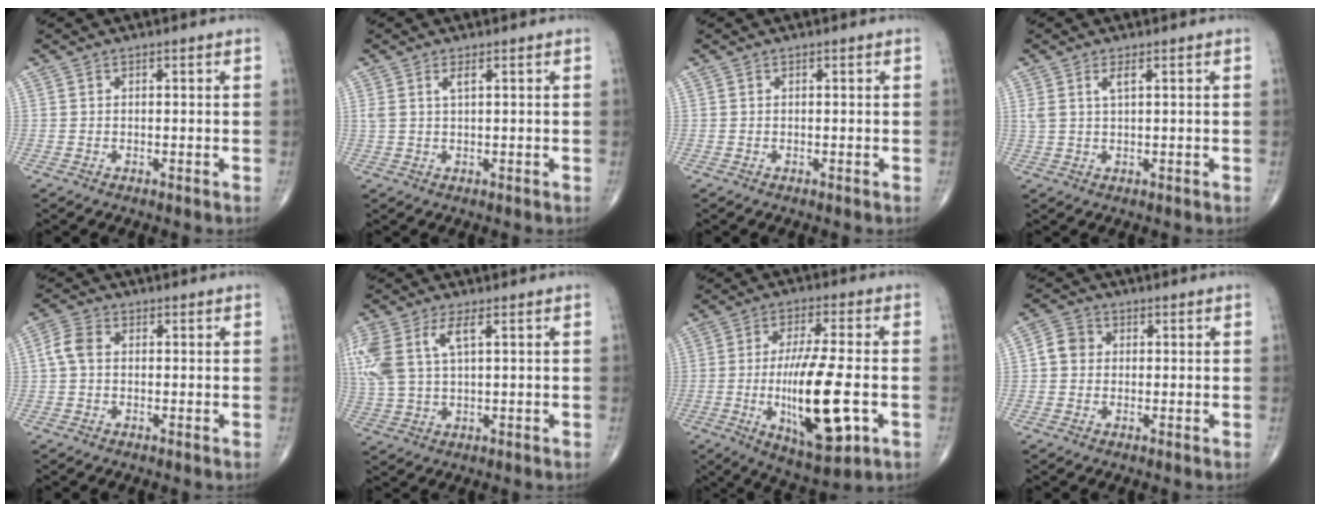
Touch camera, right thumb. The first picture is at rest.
{"total": 2.0, "force": [0.9, 0.5, 1.7], "torque": [-0.041, 0.003, 0.023]}
{"total": 0.0}
{"total": 2.6, "force": [1.2, 0.7, 2.2], "torque": [-0.052, 0.001, 0.029]}
{"total": 4.1, "force": [0.2, 2.8, 2.9], "torque": [-0.063, 0.012, -0.003]}
{"total": 12.9, "force": [4.0, 6.1, 10.6], "torque": [-0.270, 0.006, 0.082]}
{"total": 17.5, "force": [-3.5, 5.0, 16.4], "torque": [-0.289, -0.004, -0.047]}
{"total": 4.0, "force": [0.1, 3.6, 1.7], "torque": [-0.021, 0.009, -0.005]}